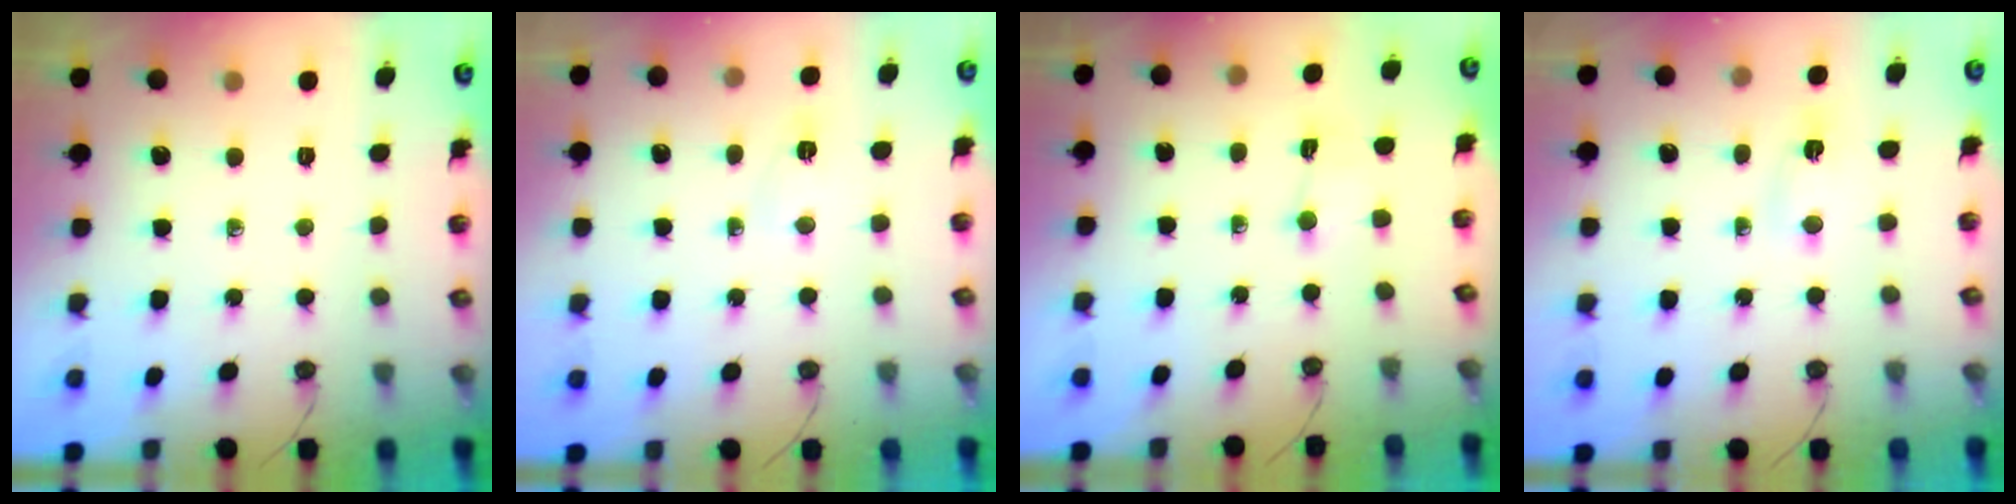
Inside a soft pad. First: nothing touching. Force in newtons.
{"total": 2.9, "press": 2.7, "slide": 1.2}
{"total": 1.5, "press": 1.3, "slide": 0.7}
{"total": 2.6, "press": 1.3, "slide": 2.2}